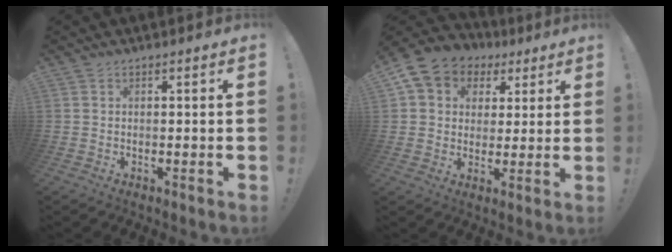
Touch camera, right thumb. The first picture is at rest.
{"total": 8.6, "force": [3.4, 7.4, 2.7], "torque": [-0.046, -0.016, 0.070]}